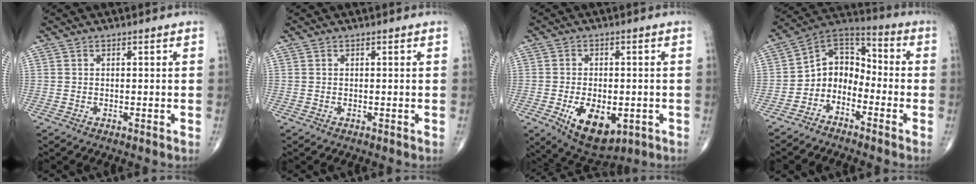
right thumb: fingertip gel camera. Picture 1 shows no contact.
{"total": 0.0}
{"total": 11.4, "force": [-3.7, 6.3, 8.8], "torque": [-0.122, -0.002, -0.043]}
{"total": 8.8, "force": [-3.9, 6.6, 4.2], "torque": [-0.037, 0.076, -0.094]}